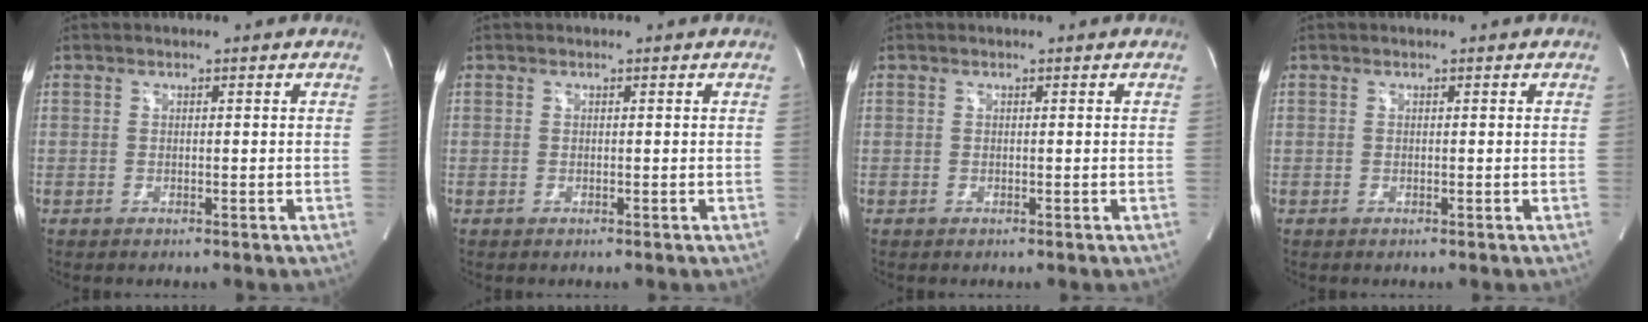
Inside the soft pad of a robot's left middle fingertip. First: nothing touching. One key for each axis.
{"total": 0.0}
{"total": 0.0}
{"total": 0.0}